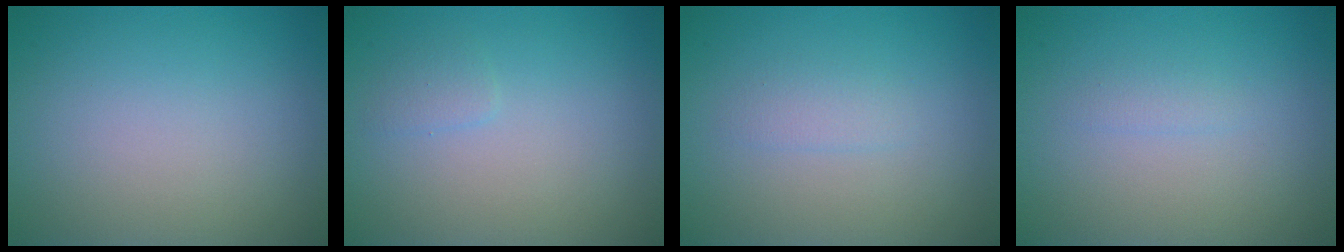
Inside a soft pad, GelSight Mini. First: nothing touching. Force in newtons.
{"total": 0.8, "press": 0.8, "slide": 0.0}
{"total": 1.1, "press": 1.1, "slide": 0.0}
{"total": 0.7, "press": 0.7, "slide": 0.0}